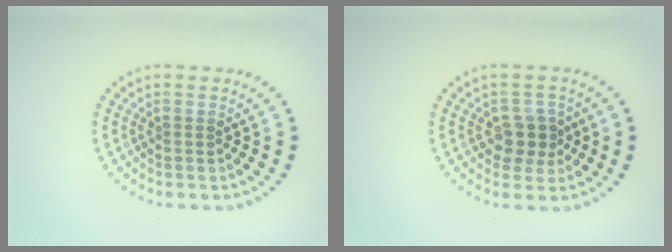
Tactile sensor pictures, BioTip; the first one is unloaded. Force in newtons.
{"total": 2.9, "press": 2.7, "slide": 1.1}